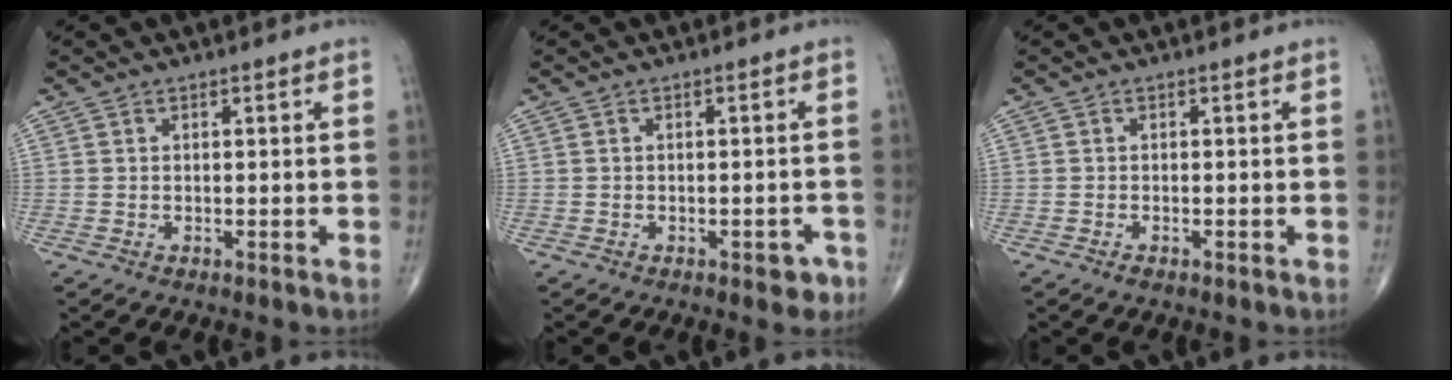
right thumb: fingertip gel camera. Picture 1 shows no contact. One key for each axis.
{"total": 3.0, "fx": -1.6, "fy": 1.5, "fz": 2.0, "tx": -0.008, "ty": 0.009, "tz": -0.018}
{"total": 0.7, "fx": -0.5, "fy": 0.2, "fz": 0.4, "tx": -0.010, "ty": 0.000, "tz": -0.010}